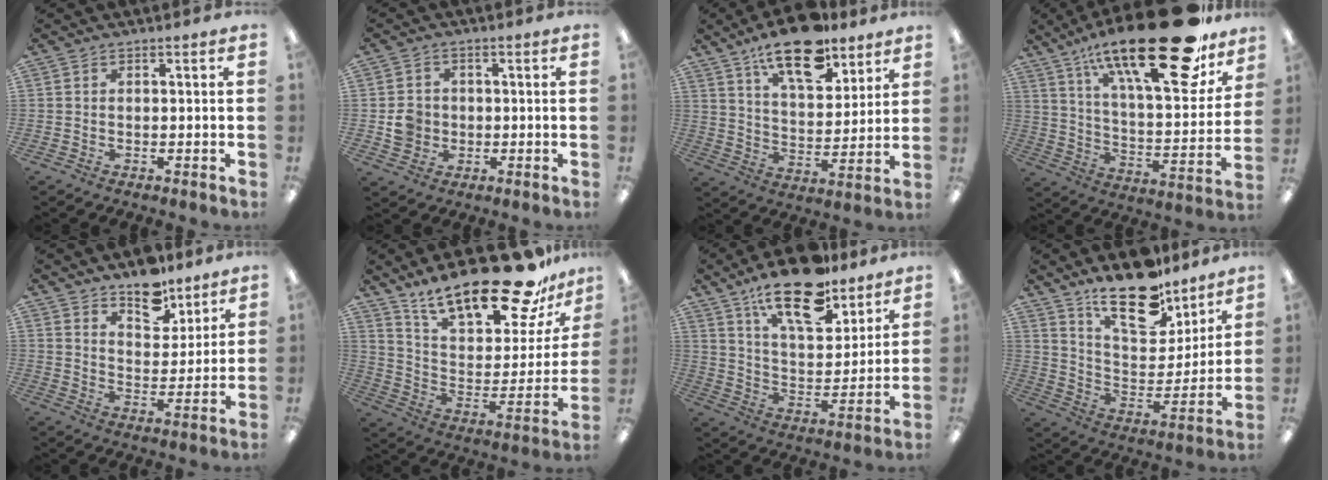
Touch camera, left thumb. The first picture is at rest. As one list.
[{"total": 5.0, "force": [-0.5, 4.7, 1.6], "torque": [-0.016, 0.005, -0.009]}, {"total": 16.8, "force": [12.2, 6.9, 9.1], "torque": [-0.146, -0.063, 0.211]}, {"total": 29.8, "force": [20.0, 8.8, 20.2], "torque": [-0.311, -0.127, 0.324]}, {"total": 10.1, "force": [8.5, 4.8, 2.8], "torque": [-0.021, -0.064, 0.153]}, {"total": 25.1, "force": [18.8, 7.8, 14.6], "torque": [-0.235, -0.122, 0.317]}, {"total": 19.4, "force": [14.2, 7.6, 10.7], "torque": [-0.181, -0.077, 0.243]}, {"total": 19.6, "force": [15.3, 8.0, 9.3], "torque": [-0.152, -0.103, 0.266]}]